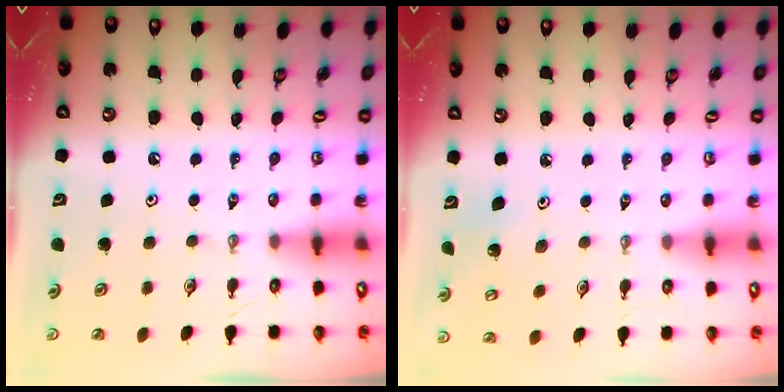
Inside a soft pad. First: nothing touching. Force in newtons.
{"total": 3.3, "press": 3.3, "slide": 0.3}